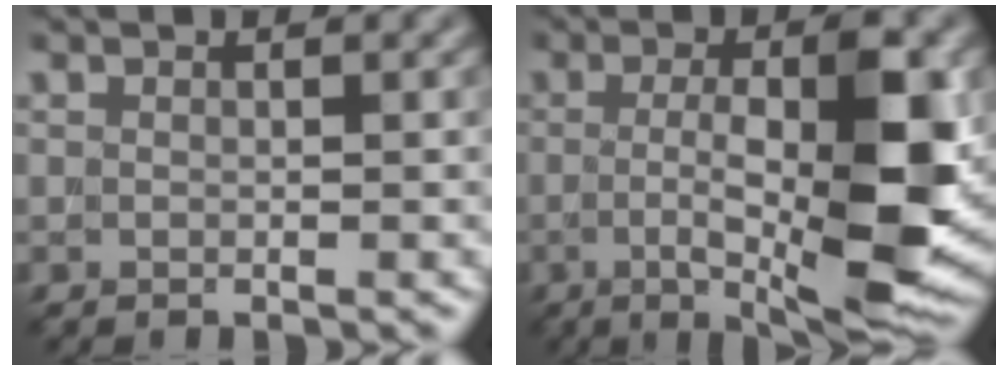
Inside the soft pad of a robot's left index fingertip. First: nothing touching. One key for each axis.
{"total": 10.5, "fx": -1.2, "fy": 2.5, "fz": 10.1, "tx": -0.158, "ty": -0.001, "tz": -0.020}